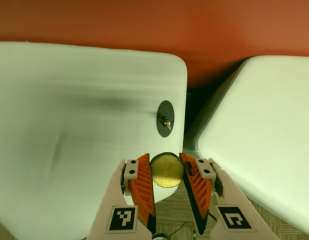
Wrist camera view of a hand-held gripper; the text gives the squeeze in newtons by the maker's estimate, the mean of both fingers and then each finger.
{"total": 11.1, "left": 11.1, "right": 11.1}